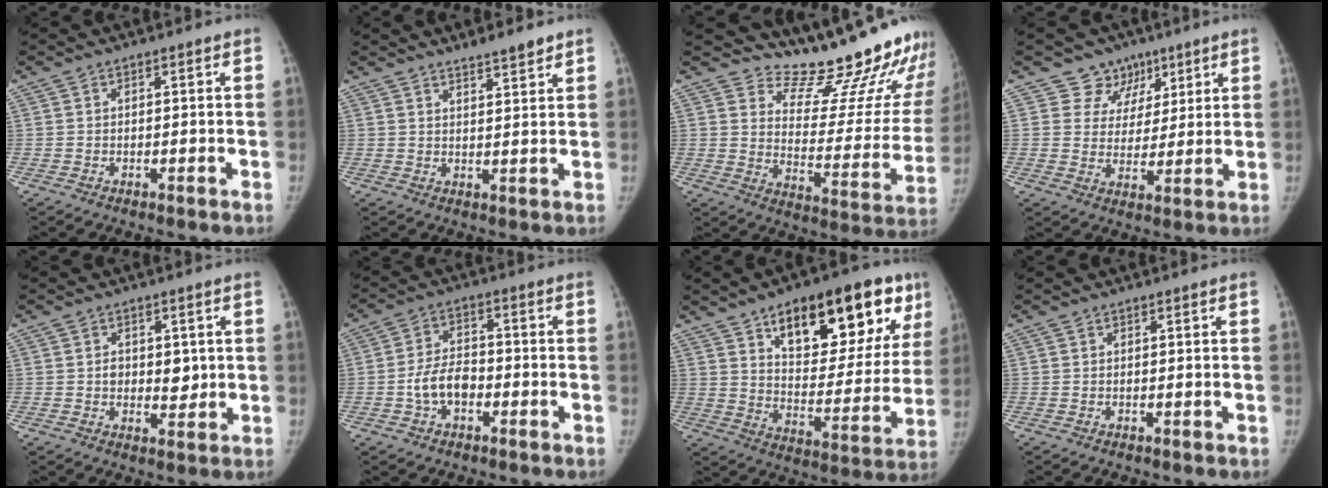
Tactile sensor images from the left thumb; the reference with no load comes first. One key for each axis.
{"total": 4.1, "fx": 3.4, "fy": 0.6, "fz": 2.2, "tx": -0.026, "ty": -0.023, "tz": 0.054}
{"total": 22.4, "fx": 20.1, "fy": 5.8, "fz": 8.2, "tx": -0.067, "ty": -0.178, "tz": 0.260}
{"total": 7.9, "fx": 4.9, "fy": 6.2, "fz": 0.3, "tx": 0.041, "ty": -0.029, "tz": 0.081}
{"total": 5.3, "fx": 0.5, "fy": 3.8, "fz": 3.6, "tx": -0.026, "ty": -0.004, "tz": 0.010}
{"total": 6.9, "fx": -2.3, "fy": 4.5, "fz": 4.8, "tx": -0.077, "ty": 0.025, "tz": -0.048}
{"total": 26.6, "fx": 13.9, "fy": 11.8, "fz": 19.3, "tx": -0.219, "ty": -0.029, "tz": 0.205}
{"total": 0.0}